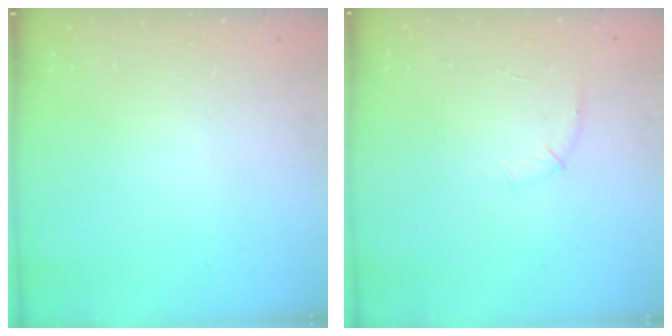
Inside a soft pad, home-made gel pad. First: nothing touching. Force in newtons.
{"total": 5.5, "press": 5.3, "slide": 1.5}